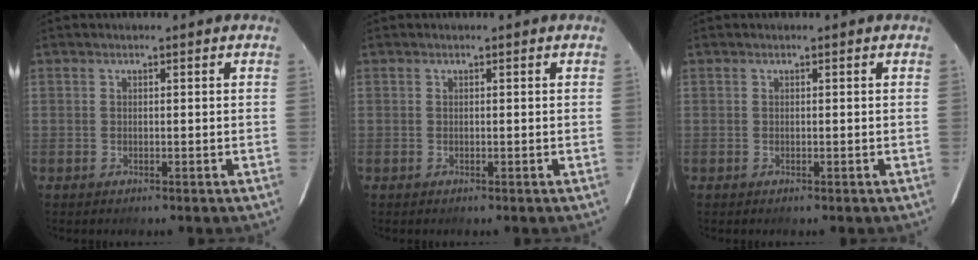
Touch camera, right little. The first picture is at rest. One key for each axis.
{"total": 0.0}
{"total": 0.0}